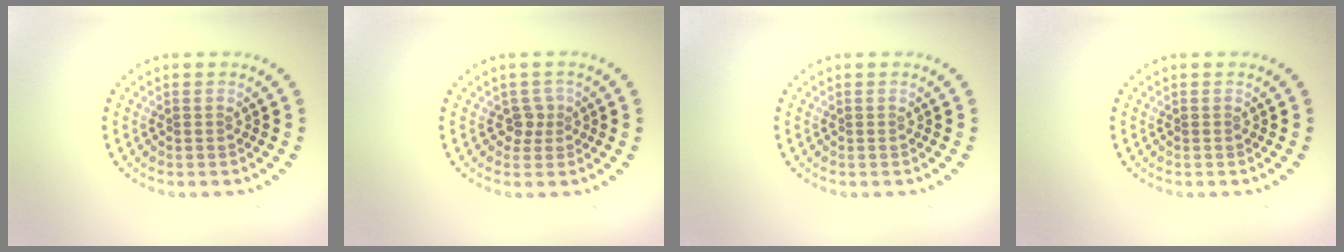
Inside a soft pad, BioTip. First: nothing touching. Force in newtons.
{"total": 1.4, "press": 1.0, "slide": 1.0}
{"total": 0.0}
{"total": 0.0}